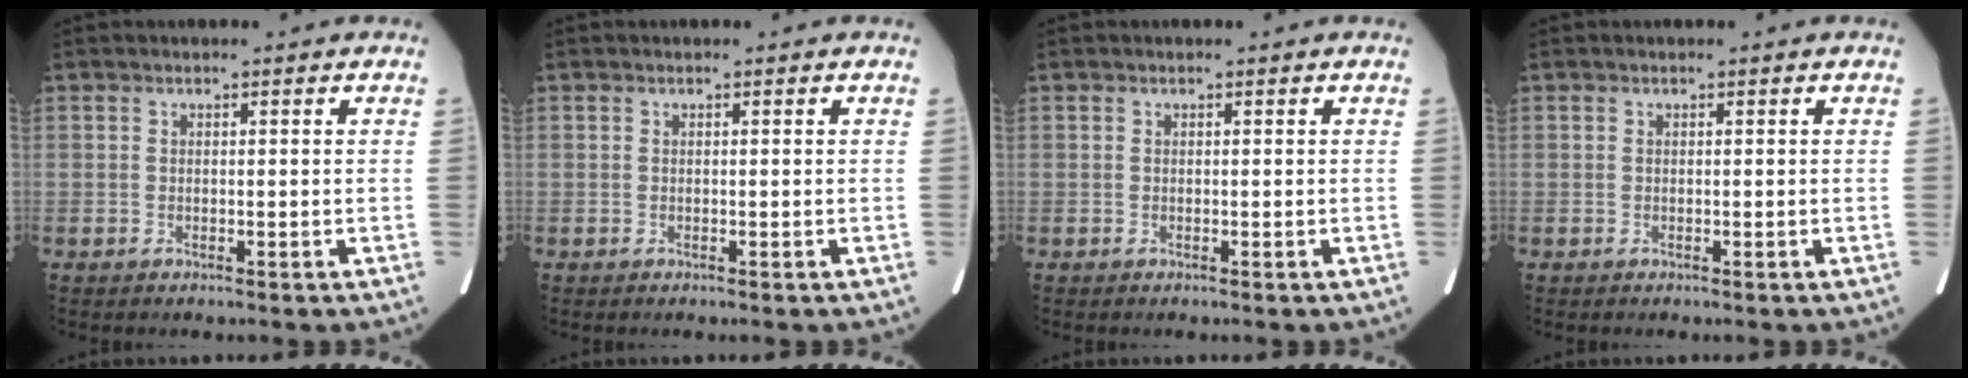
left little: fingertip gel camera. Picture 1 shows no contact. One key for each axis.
{"total": 0.0}
{"total": 0.0}
{"total": 0.0}